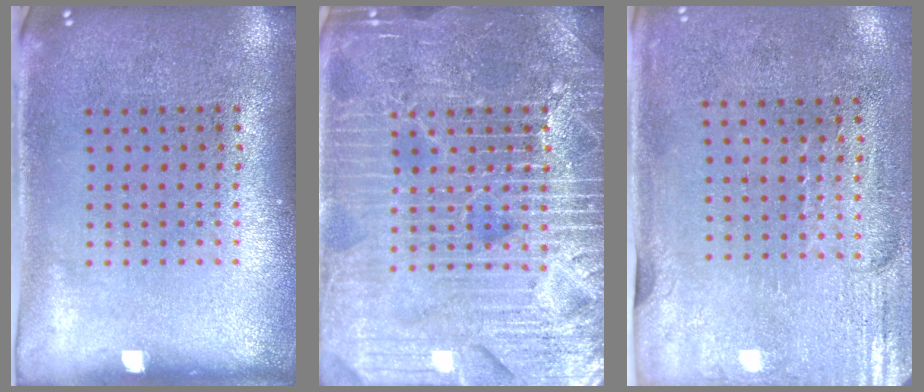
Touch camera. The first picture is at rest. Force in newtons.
{"total": 6.8, "press": 6.7, "slide": 0.8}
{"total": 2.9, "press": 2.5, "slide": 1.5}